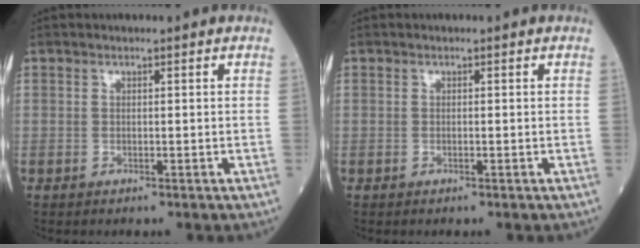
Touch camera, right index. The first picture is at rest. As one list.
[{"total": 0.0}]